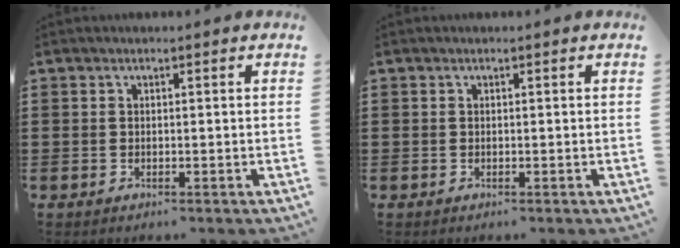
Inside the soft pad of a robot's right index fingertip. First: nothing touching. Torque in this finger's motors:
{"motor_torque": [0.32, 0.12, 0.00, 0.01]}